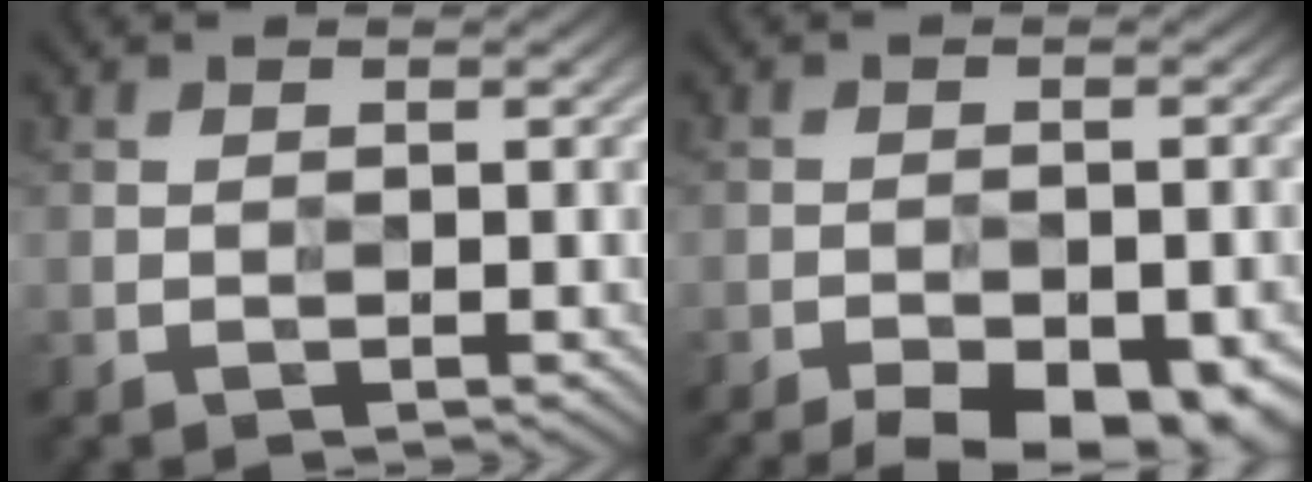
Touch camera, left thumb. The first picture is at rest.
{"total": 10.7, "force": [-8.4, 3.7, 5.5], "torque": [-0.075, -0.028, -0.108]}